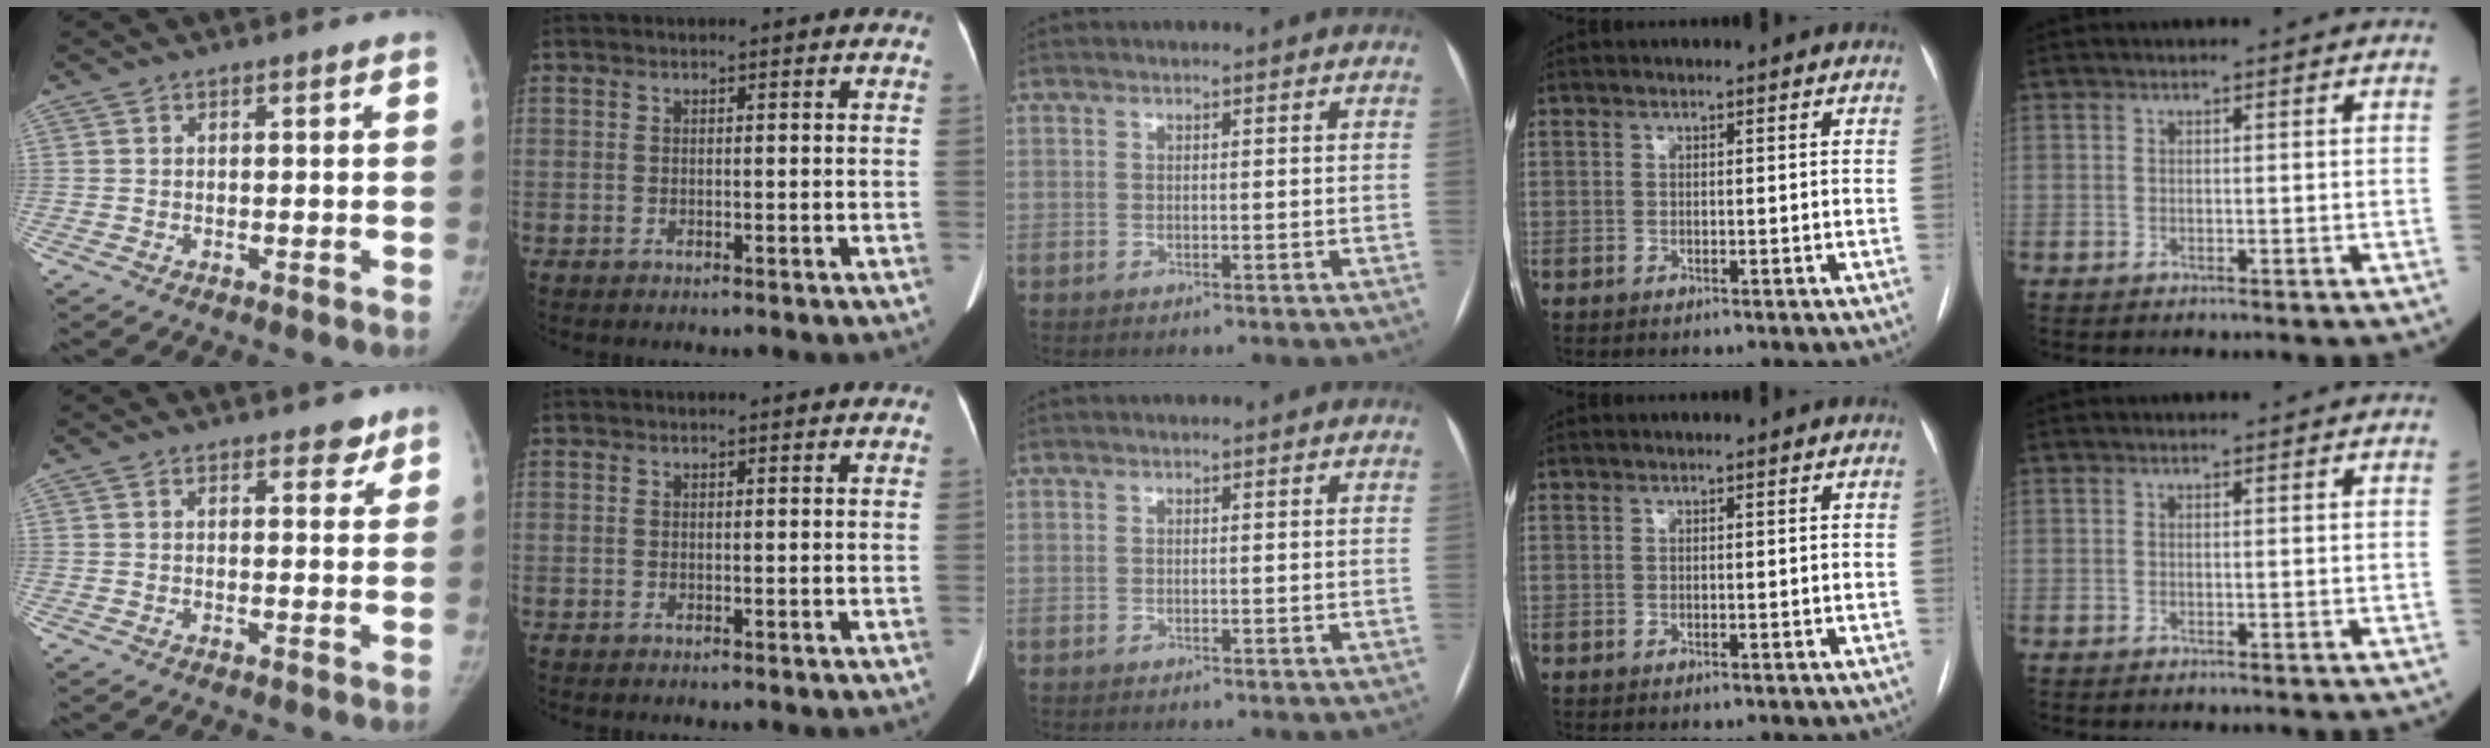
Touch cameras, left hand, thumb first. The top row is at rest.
{"thumb": {"total": 2.8, "force": [1.9, 1.5, 1.3], "torque": [0.010, -0.011, 0.019]}, "index": {"total": 0.6, "force": [0.6, 0.1, 0.1], "torque": [-0.007, 0.005, 0.007]}}